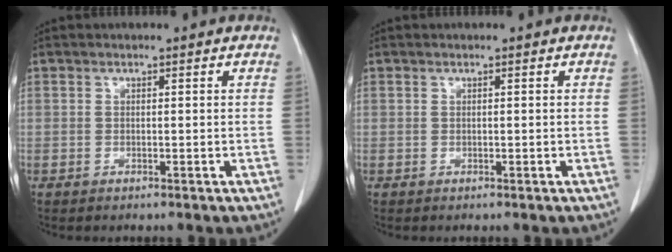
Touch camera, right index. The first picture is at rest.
{"total": 0.0}